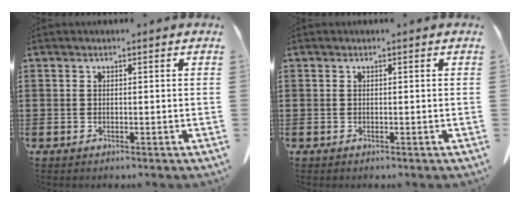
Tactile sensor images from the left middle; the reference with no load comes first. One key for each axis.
{"total": 0.0}